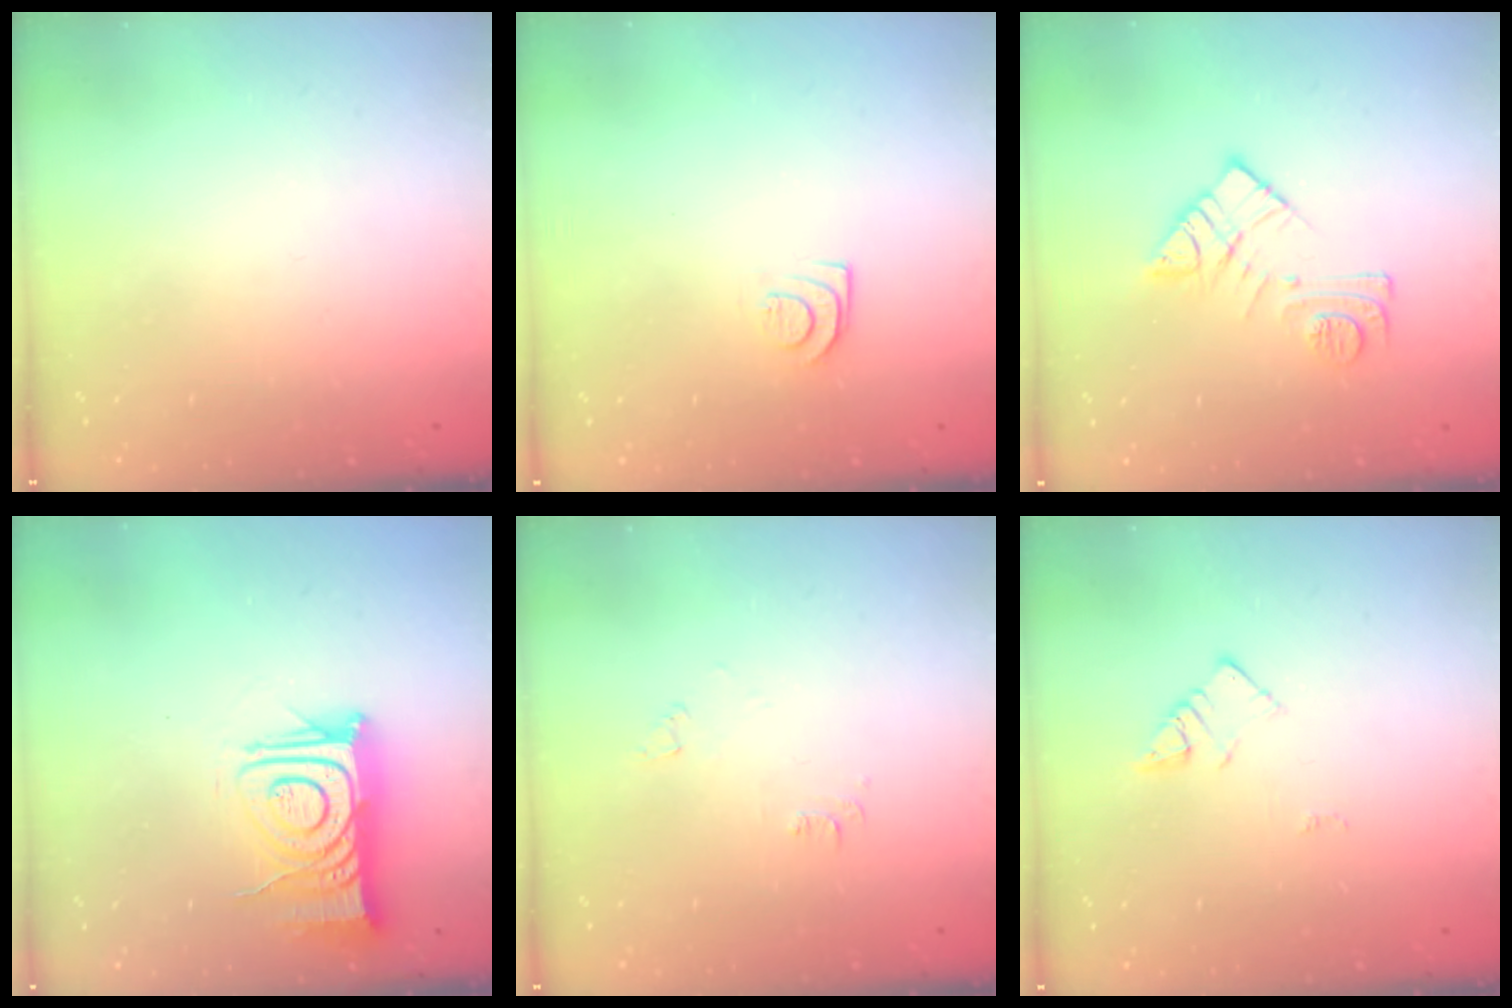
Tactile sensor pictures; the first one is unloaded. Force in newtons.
{"total": 7.9, "press": 7.8, "slide": 0.7}
{"total": 11.3, "press": 11.3, "slide": 0.4}
{"total": 14.8, "press": 14.7, "slide": 1.0}
{"total": 3.5, "press": 3.4, "slide": 0.5}
{"total": 3.3, "press": 3.3, "slide": 0.2}